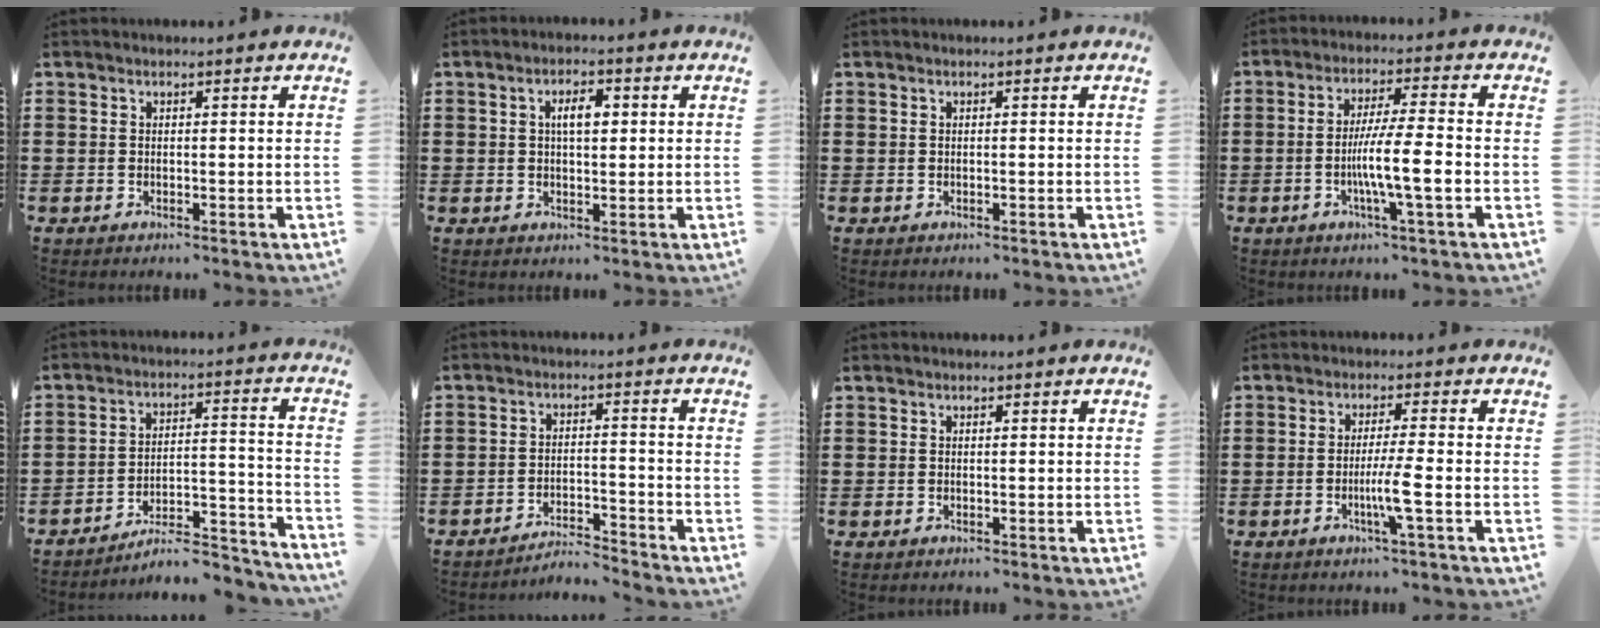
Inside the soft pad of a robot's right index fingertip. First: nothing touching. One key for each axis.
{"total": 3.8, "fx": 0.7, "fy": 1.5, "fz": 3.4, "tx": -0.061, "ty": 0.006, "tz": 0.008}
{"total": 0.0}
{"total": 8.2, "fx": -2.0, "fy": 0.5, "fz": 8.0, "tx": -0.140, "ty": -0.006, "tz": -0.037}
{"total": 7.0, "fx": -6.4, "fy": 1.1, "fz": 2.7, "tx": -0.037, "ty": 0.006, "tz": -0.123}
{"total": 3.7, "fx": -3.7, "fy": 0.0, "fz": 0.4, "tx": -0.013, "ty": 0.002, "tz": -0.079}
{"total": 0.0}
{"total": 5.6, "fx": -1.9, "fy": -0.4, "fz": 5.2, "tx": -0.103, "ty": -0.018, "tz": -0.039}